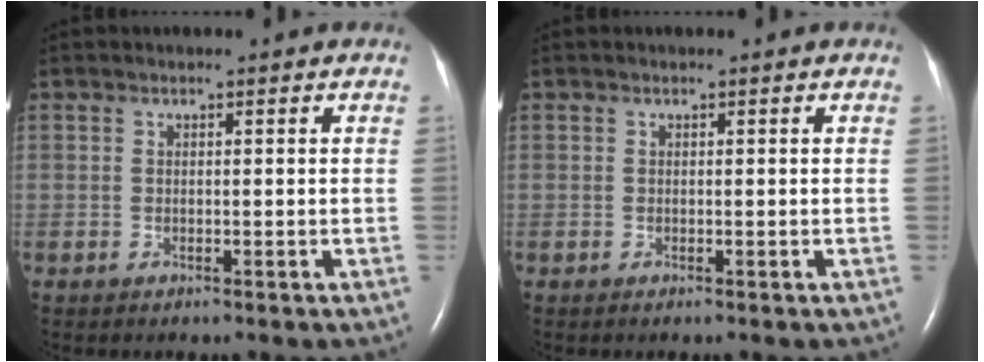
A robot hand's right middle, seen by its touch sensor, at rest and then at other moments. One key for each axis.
{"total": 0.0}